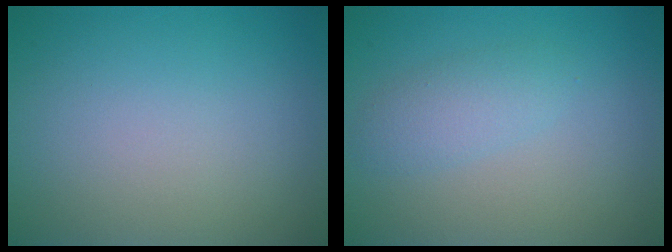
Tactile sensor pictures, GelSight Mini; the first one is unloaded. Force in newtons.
{"total": 2.0, "press": 2.0, "slide": 0.1}